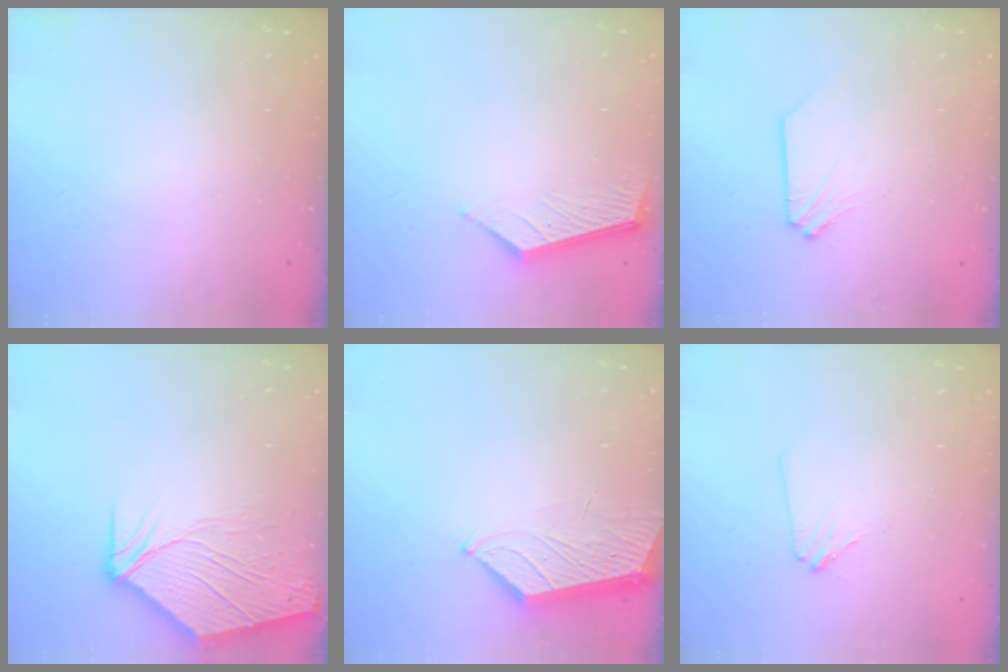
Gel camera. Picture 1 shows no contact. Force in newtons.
{"total": 6.0, "press": 6.0, "slide": 0.6}
{"total": 1.4, "press": 1.4, "slide": 0.2}
{"total": 11.1, "press": 10.9, "slide": 1.6}
{"total": 4.1, "press": 4.1, "slide": 0.5}
{"total": 2.3, "press": 2.3, "slide": 0.2}